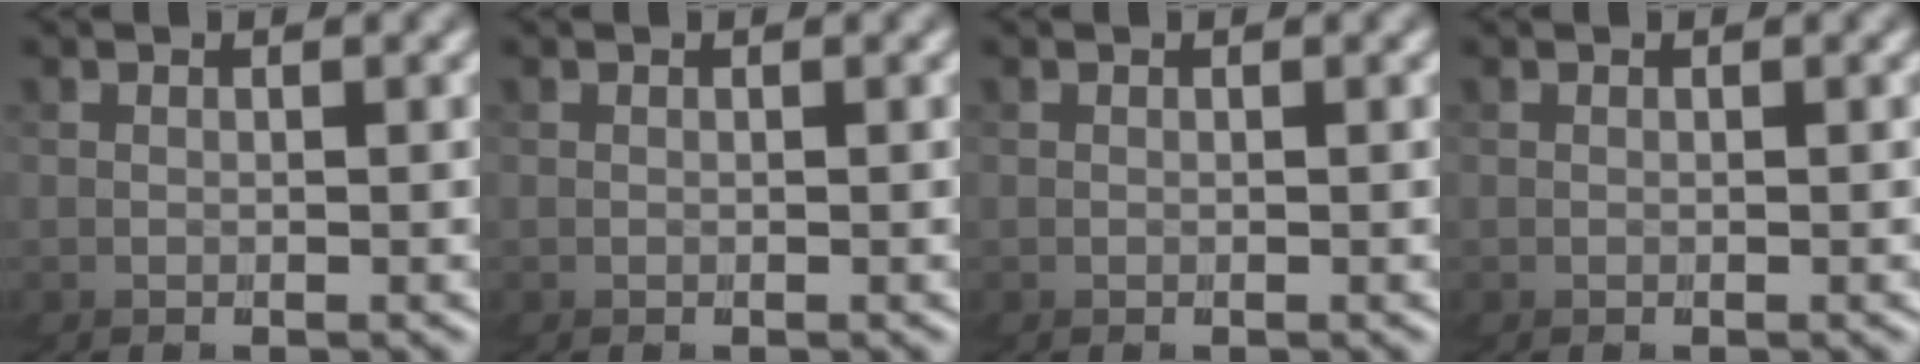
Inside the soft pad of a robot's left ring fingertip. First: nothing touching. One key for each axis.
{"total": 0.0}
{"total": 0.0}
{"total": 0.0}